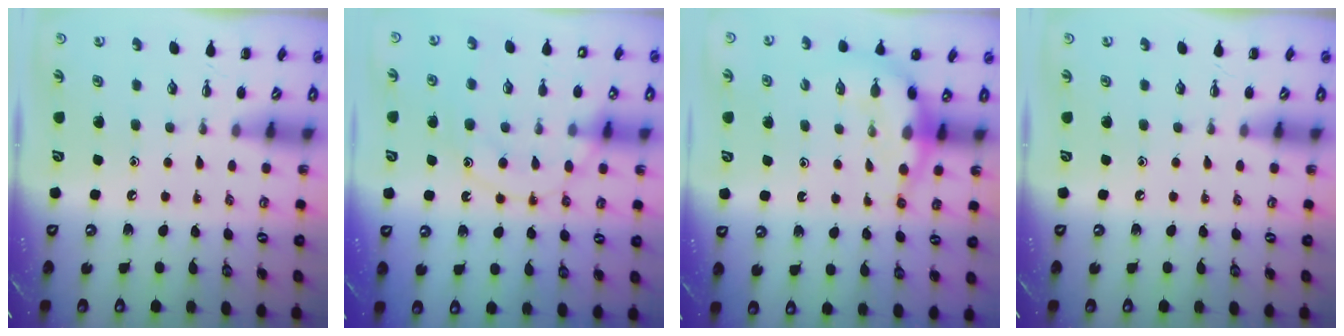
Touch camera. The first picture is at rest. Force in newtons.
{"total": 12.7, "press": 12.6, "slide": 1.0}
{"total": 8.8, "press": 8.7, "slide": 1.4}
{"total": 0.0}